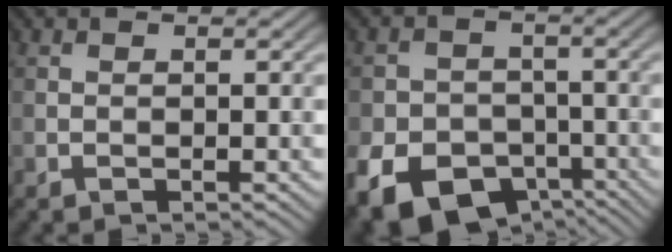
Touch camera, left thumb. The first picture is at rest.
{"total": 12.3, "force": [-6.8, 9.0, 5.1], "torque": [-0.102, -0.040, -0.119]}